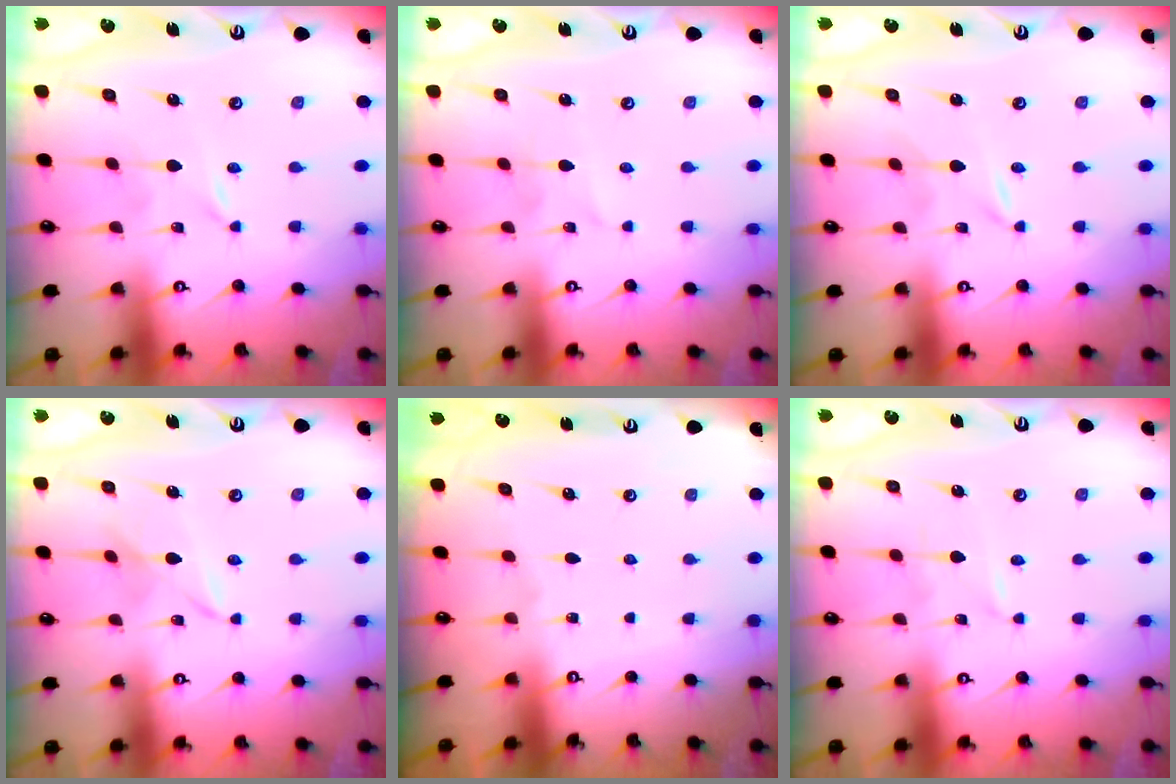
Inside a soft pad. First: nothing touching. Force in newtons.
{"total": 1.7, "press": 1.6, "slide": 0.2}
{"total": 0.0}
{"total": 3.1, "press": 3.1, "slide": 0.2}
{"total": 0.0}
{"total": 0.0}